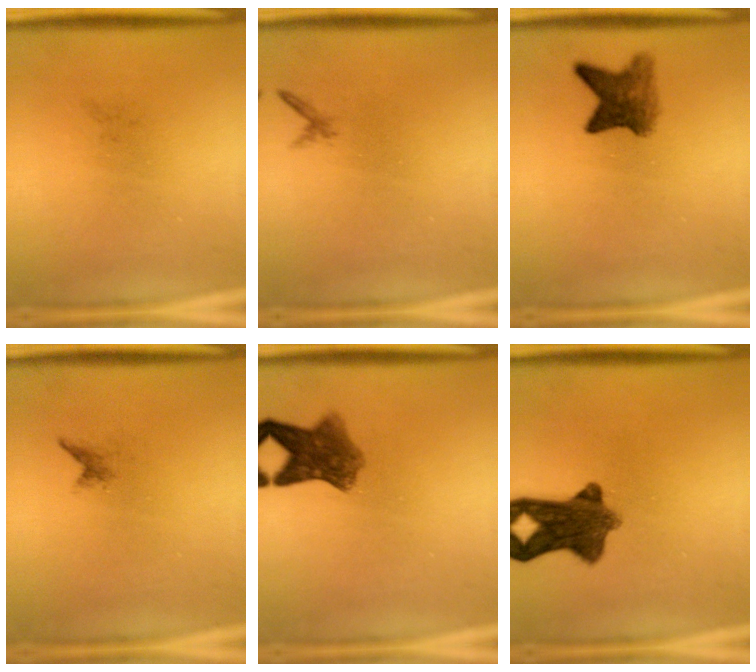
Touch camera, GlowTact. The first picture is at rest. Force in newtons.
{"total": 0.6}
{"total": 5.1}
{"total": 0.7}
{"total": 6.4}
{"total": 9.4}